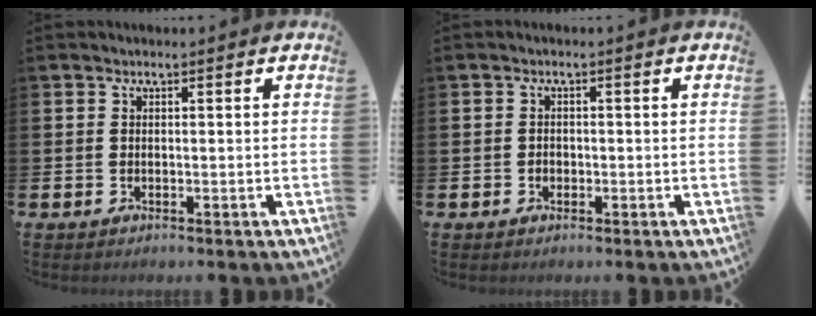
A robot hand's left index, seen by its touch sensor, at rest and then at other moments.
{"total": 0.9, "force": [-0.3, 0.8, 0.2], "torque": [-0.001, 0.002, -0.009]}